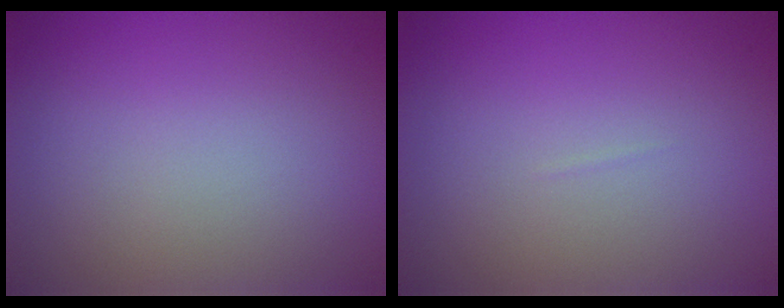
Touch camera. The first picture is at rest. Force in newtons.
{"total": 0.0}